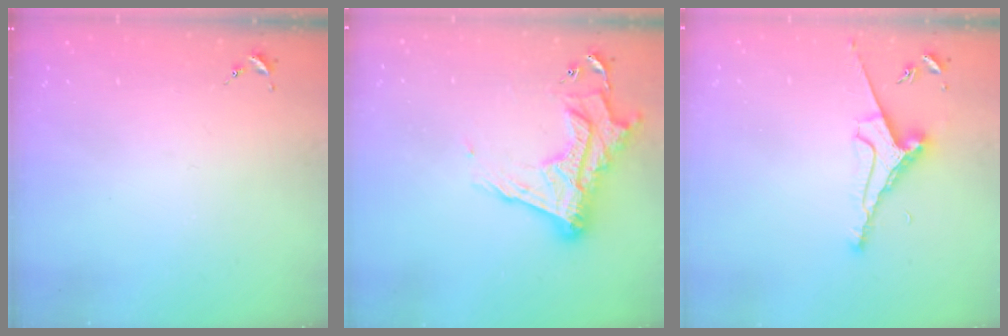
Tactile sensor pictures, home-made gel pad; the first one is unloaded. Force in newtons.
{"total": 19.0, "press": 18.9, "slide": 1.5}
{"total": 8.4, "press": 8.3, "slide": 1.1}